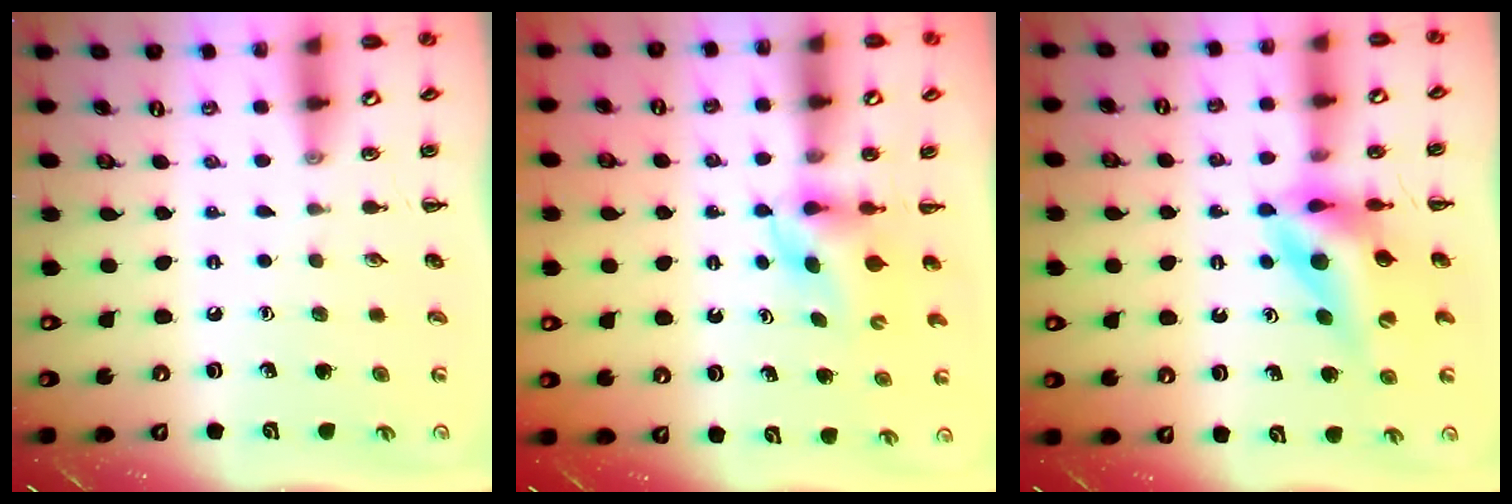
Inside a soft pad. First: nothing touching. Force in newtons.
{"total": 4.1, "press": 4.0, "slide": 1.0}
{"total": 11.4, "press": 10.7, "slide": 3.9}